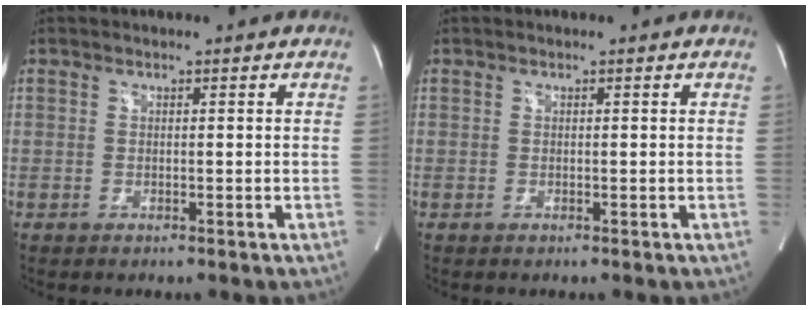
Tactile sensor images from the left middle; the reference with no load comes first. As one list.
[{"total": 0.0}]